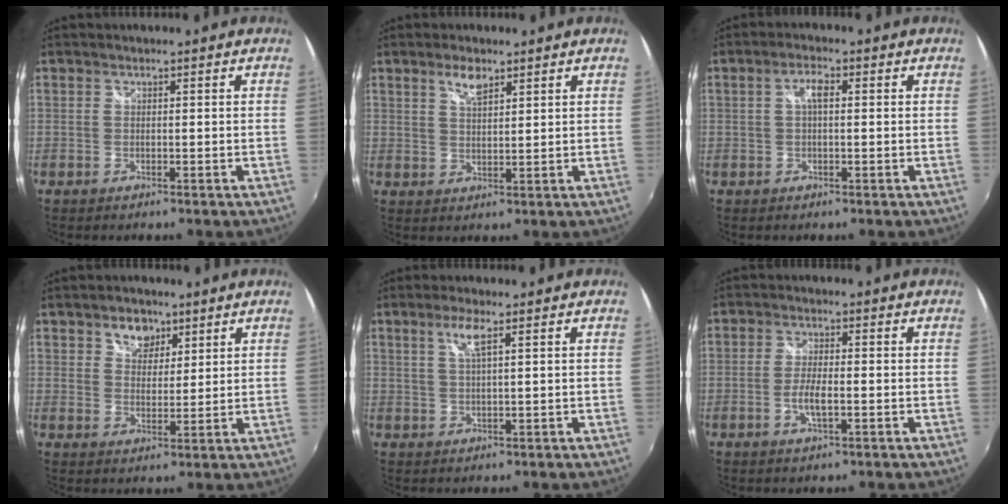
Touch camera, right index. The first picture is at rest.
{"total": 3.9, "force": [2.6, 1.4, 2.5], "torque": [-0.043, 0.005, 0.048]}
{"total": 2.9, "force": [0.5, 1.0, 2.7], "torque": [-0.052, 0.010, 0.008]}
{"total": 5.4, "force": [3.3, 3.7, 2.1], "torque": [-0.023, 0.008, 0.057]}
{"total": 3.6, "force": [1.8, 0.2, 3.1], "torque": [-0.061, 0.003, 0.035]}
{"total": 4.2, "force": [-1.3, 1.1, 3.8], "torque": [-0.080, -0.002, -0.024]}